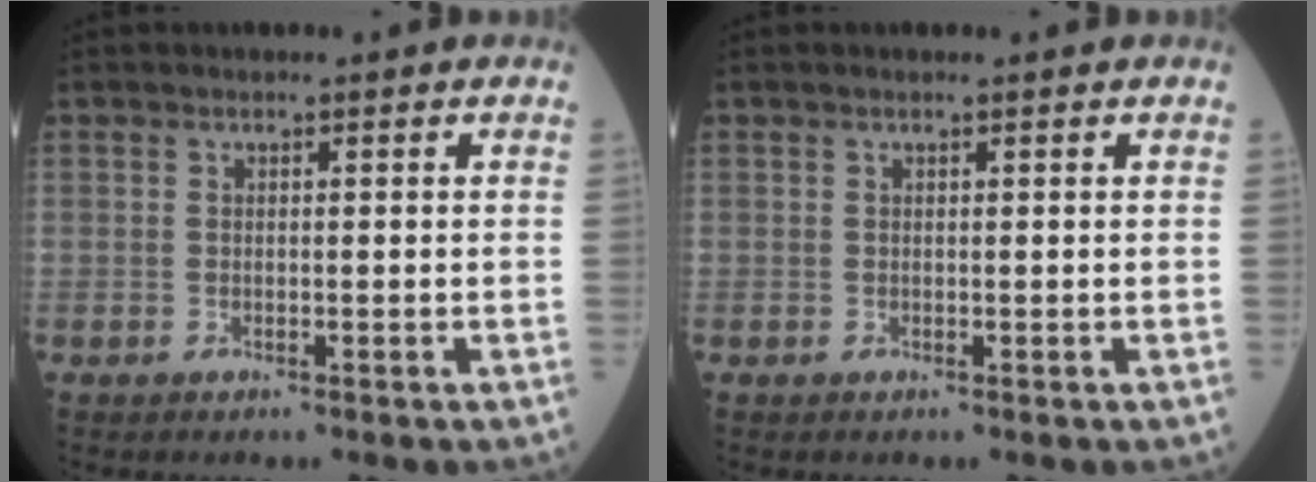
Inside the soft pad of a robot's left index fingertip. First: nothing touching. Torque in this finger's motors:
{"motor_torque": [-0.13, 0.08, -0.02, -0.01]}